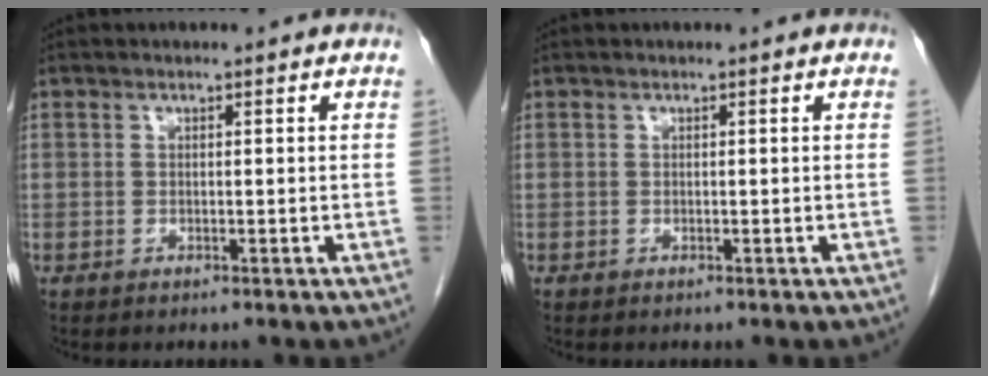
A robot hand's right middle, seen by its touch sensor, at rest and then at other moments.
{"total": 0.0}